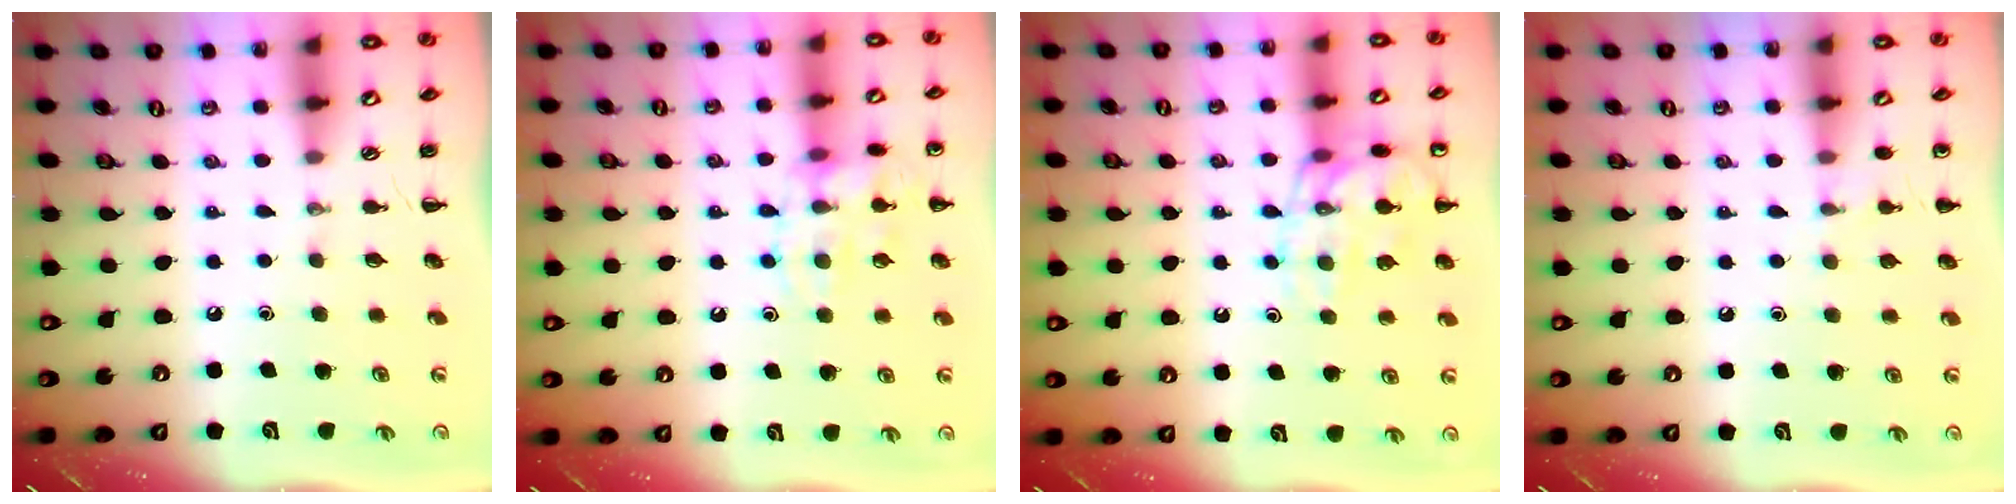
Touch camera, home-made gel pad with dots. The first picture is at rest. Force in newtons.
{"total": 12.5, "press": 12.5, "slide": 0.9}
{"total": 14.0, "press": 13.9, "slide": 1.6}
{"total": 5.2, "press": 4.9, "slide": 1.5}